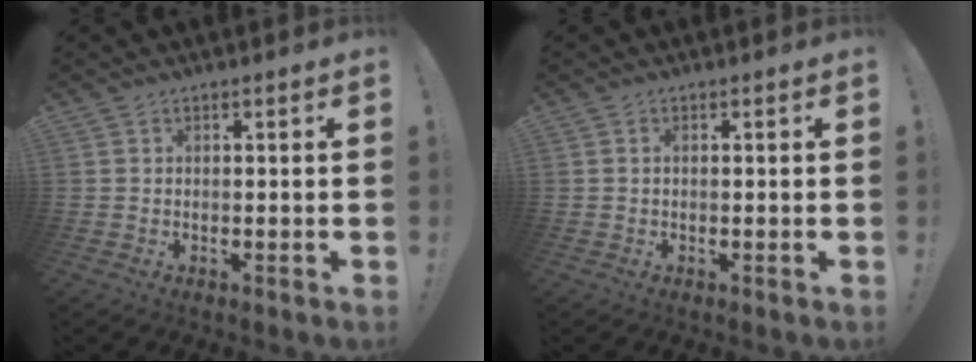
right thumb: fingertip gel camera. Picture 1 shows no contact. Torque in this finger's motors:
{"motor_torque": [0.10, -0.20, -0.17, 0.08, 0.01]}